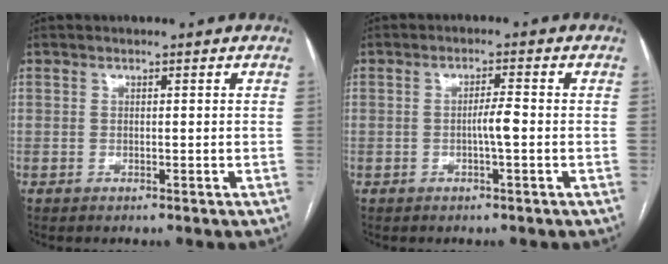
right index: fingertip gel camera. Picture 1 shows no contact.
{"total": 2.8, "force": [-0.6, 0.0, 2.7], "torque": [-0.047, 0.001, -0.011]}